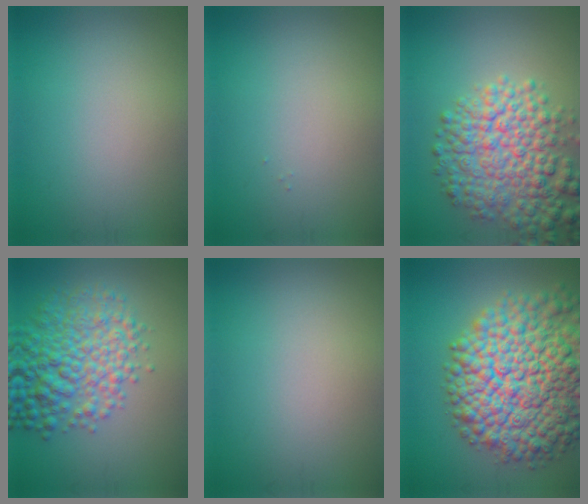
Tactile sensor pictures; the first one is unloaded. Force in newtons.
{"total": 0.0}
{"total": 8.2, "press": 8.2, "slide": 0.3}
{"total": 6.9, "press": 6.9, "slide": 0.1}
{"total": 0.0}
{"total": 15.3, "press": 15.3, "slide": 0.8}